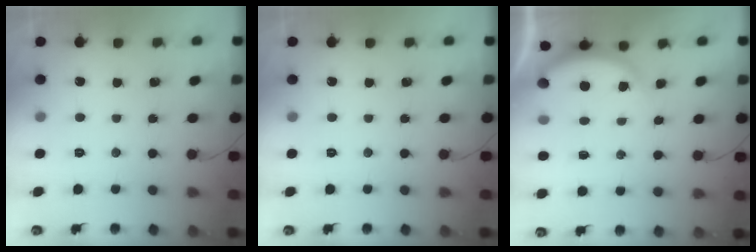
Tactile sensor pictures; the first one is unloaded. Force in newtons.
{"total": 0.0}
{"total": 3.6, "press": 3.5, "slide": 0.7}